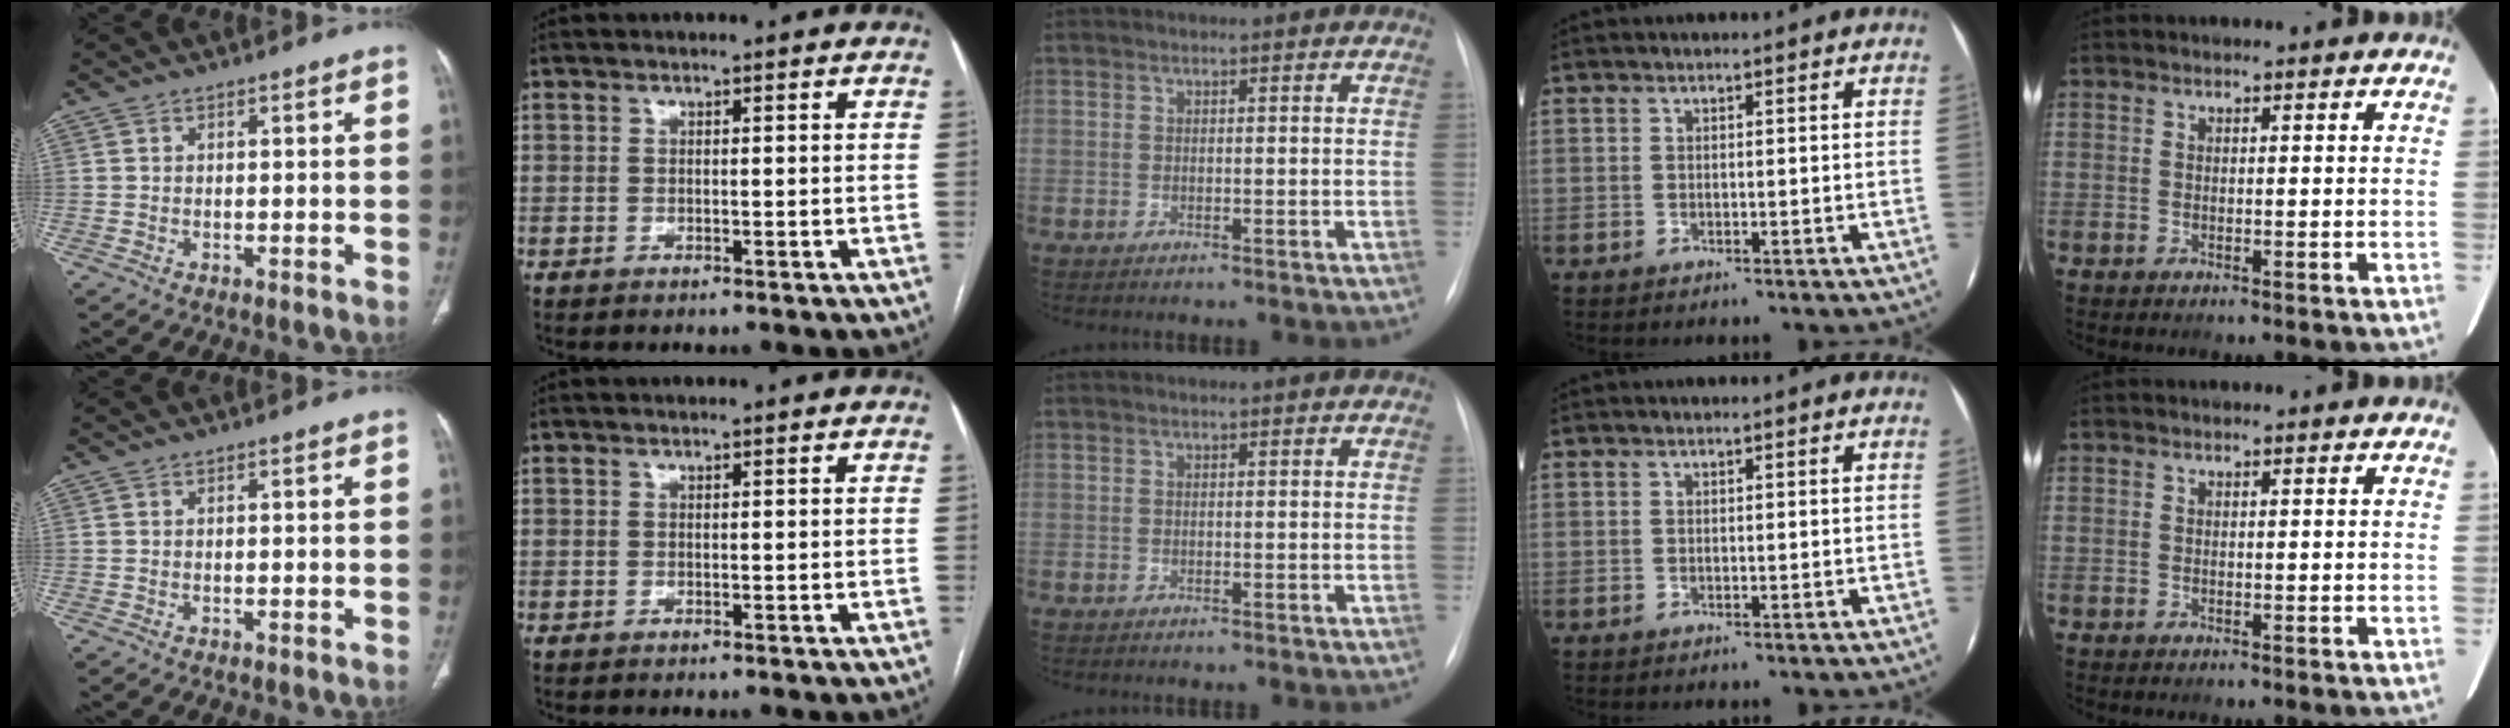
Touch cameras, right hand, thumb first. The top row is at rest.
{}